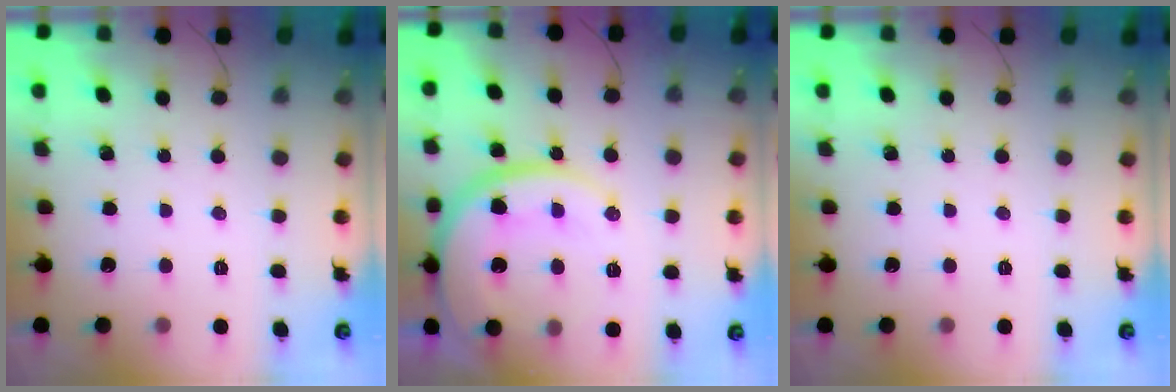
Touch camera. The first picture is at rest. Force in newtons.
{"total": 17.7, "press": 17.7, "slide": 1.8}
{"total": 0.0}